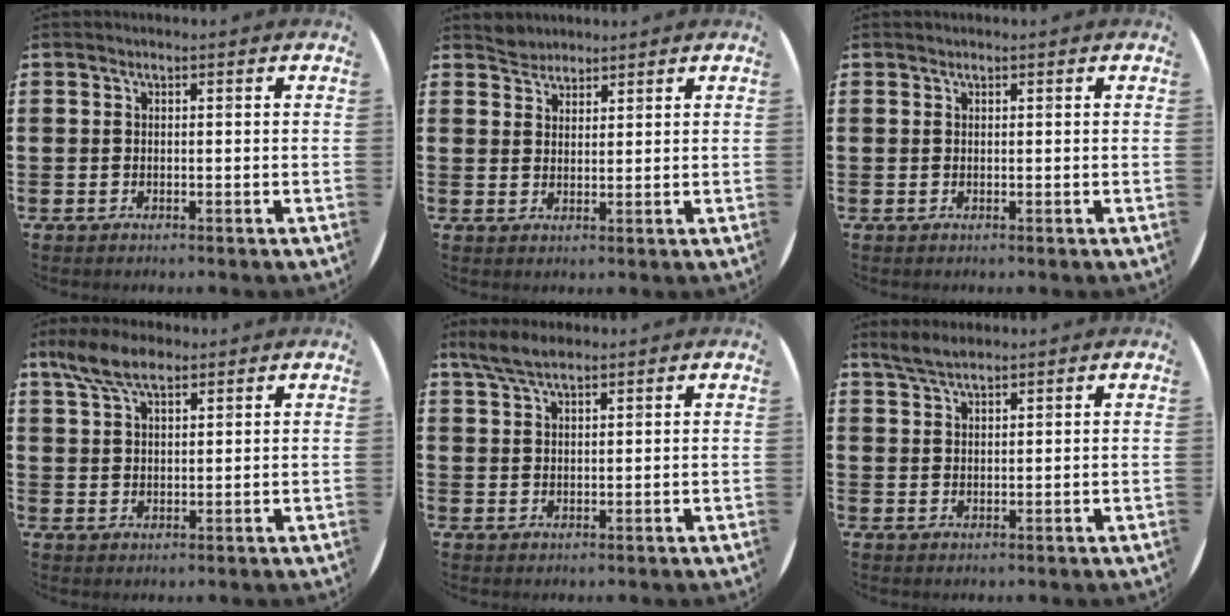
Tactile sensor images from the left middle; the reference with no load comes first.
{"total": 2.2, "force": [2.1, 0.6, -0.4], "torque": [0.005, 0.005, 0.043]}
{"total": 0.0}
{"total": 6.5, "force": [4.9, 2.6, 3.4], "torque": [-0.078, -0.001, 0.091]}
{"total": 4.2, "force": [3.4, 1.2, 2.2], "torque": [-0.048, 0.001, 0.063]}
{"total": 3.0, "force": [2.6, 0.7, 1.3], "torque": [-0.030, 0.002, 0.049]}